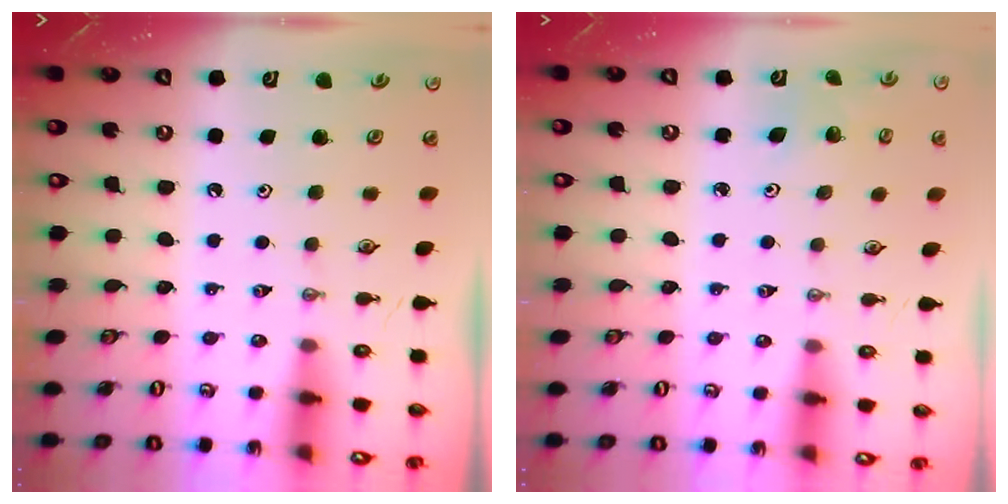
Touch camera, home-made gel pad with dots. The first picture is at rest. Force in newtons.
{"total": 2.6, "press": 2.6, "slide": 0.2}